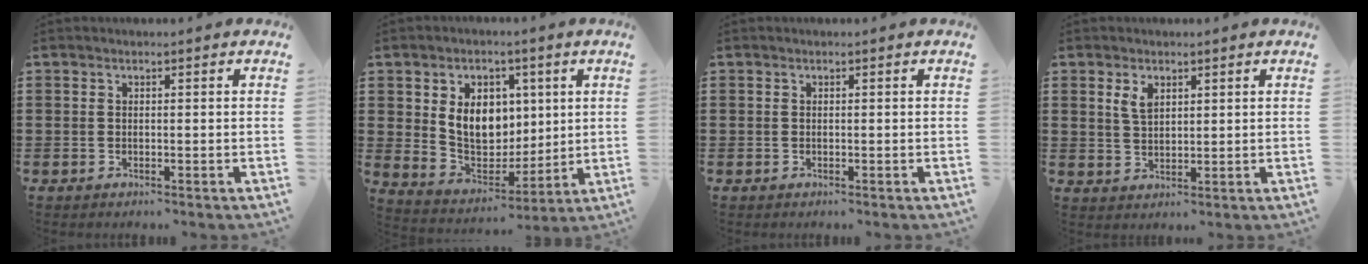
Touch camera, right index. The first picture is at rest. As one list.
[{"total": 8.9, "force": [1.8, 7.0, 5.3], "torque": [-0.109, 0.009, 0.030]}, {"total": 0.0}, {"total": 2.9, "force": [1.6, 1.5, 1.9], "torque": [-0.043, 0.005, 0.030]}]